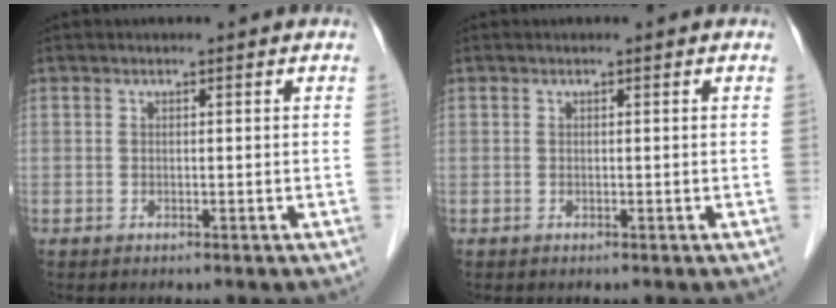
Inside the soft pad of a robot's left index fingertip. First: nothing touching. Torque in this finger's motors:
{"motor_torque": [0.01, 0.00, -0.03, -0.01]}